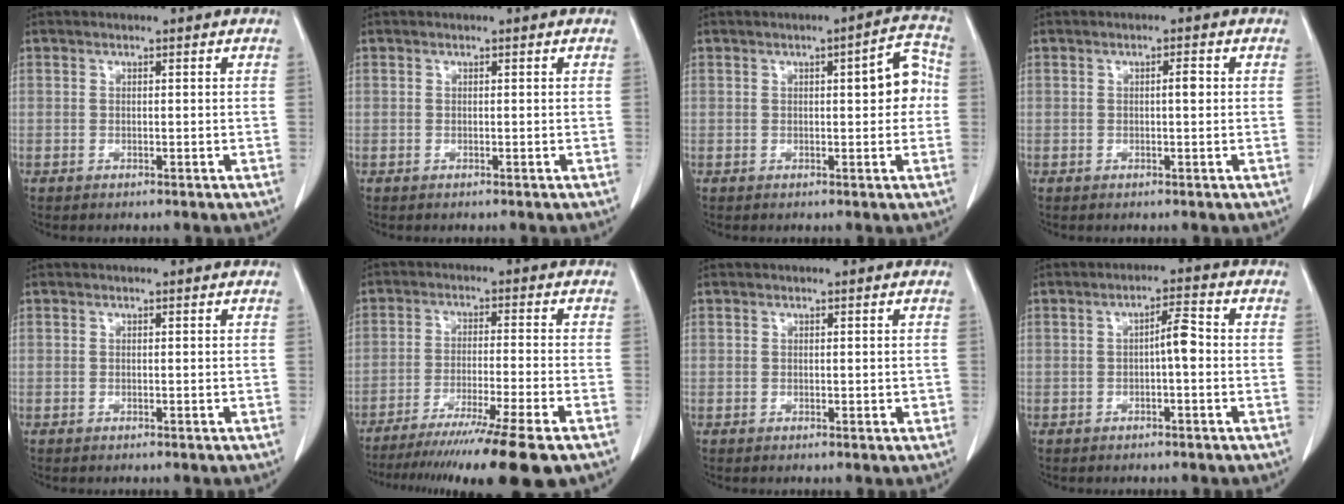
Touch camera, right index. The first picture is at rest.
{"total": 0.0}
{"total": 5.7, "force": [0.5, 1.6, 5.5], "torque": [-0.063, 0.019, 0.003]}
{"total": 1.5, "force": [0.1, 0.2, 1.4], "torque": [-0.022, 0.003, 0.002]}
{"total": 0.0}
{"total": 15.7, "force": [-12.1, -1.4, 9.9], "torque": [-0.134, -0.045, -0.190]}
{"total": 1.1, "force": [0.1, 0.6, 0.8], "torque": [-0.008, -0.001, 0.003]}
{"total": 3.4, "force": [-0.3, 0.6, 3.3], "torque": [-0.051, 0.008, -0.007]}